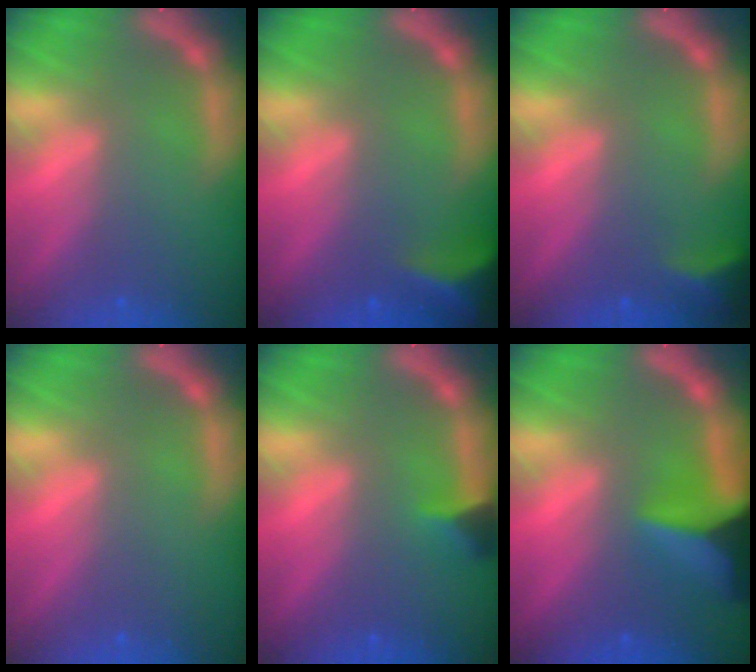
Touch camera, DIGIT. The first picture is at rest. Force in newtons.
{"total": 5.4}
{"total": 2.9}
{"total": 0.0}
{"total": 1.9}
{"total": 8.9}